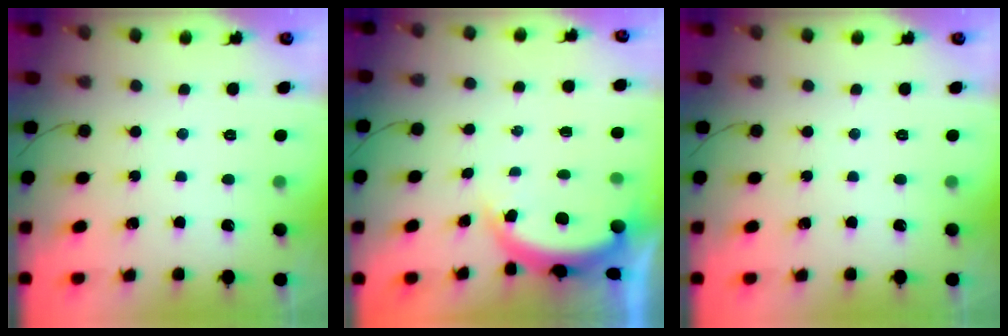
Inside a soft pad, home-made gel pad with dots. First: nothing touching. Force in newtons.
{"total": 4.9, "press": 4.9, "slide": 0.6}
{"total": 0.0}